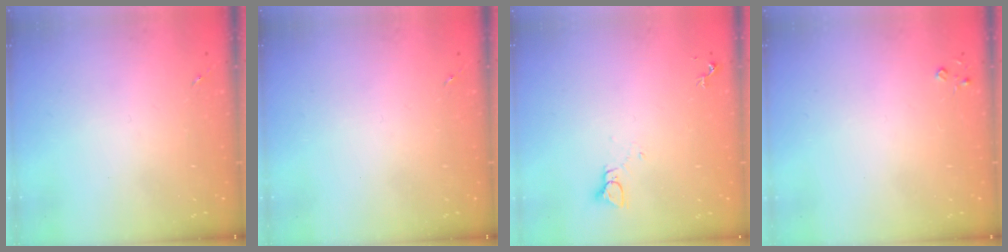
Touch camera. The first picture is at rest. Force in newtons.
{"total": 0.0}
{"total": 2.7, "press": 2.7, "slide": 0.2}
{"total": 2.3, "press": 2.3, "slide": 0.3}